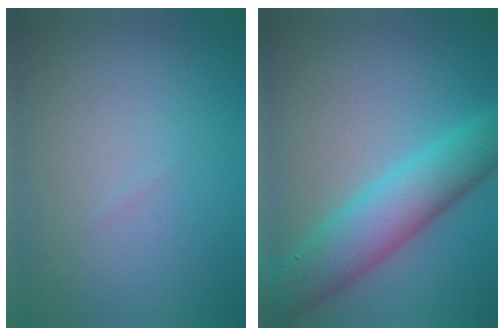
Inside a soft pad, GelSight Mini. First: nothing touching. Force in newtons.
{"total": 6.9, "press": 6.9, "slide": 0.1}